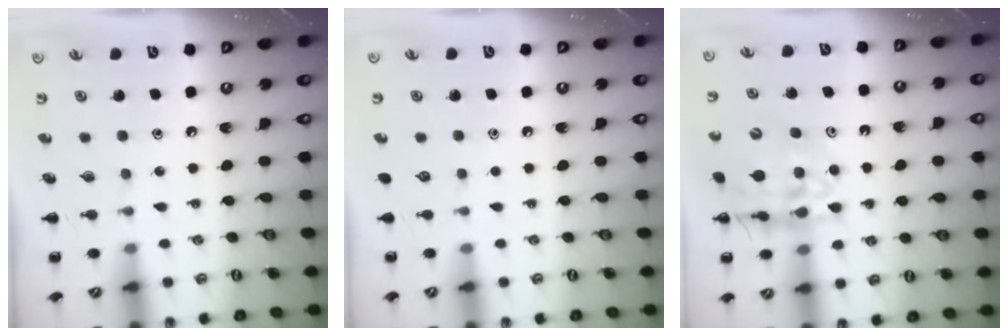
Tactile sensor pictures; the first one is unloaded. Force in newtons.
{"total": 0.0}
{"total": 16.3, "press": 16.0, "slide": 3.1}